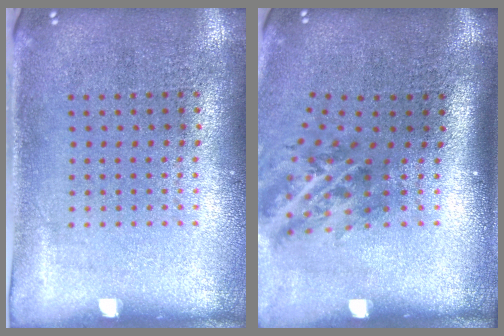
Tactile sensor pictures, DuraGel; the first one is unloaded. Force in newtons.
{"total": 1.7, "press": 1.1, "slide": 1.3}